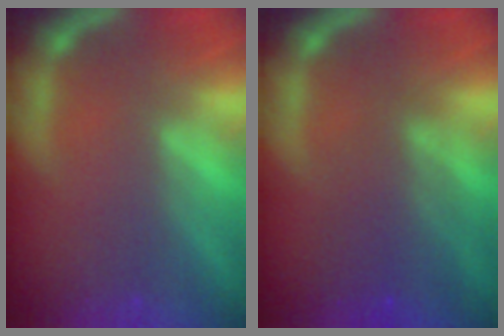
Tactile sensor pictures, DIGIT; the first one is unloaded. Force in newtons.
{"total": 4.6}